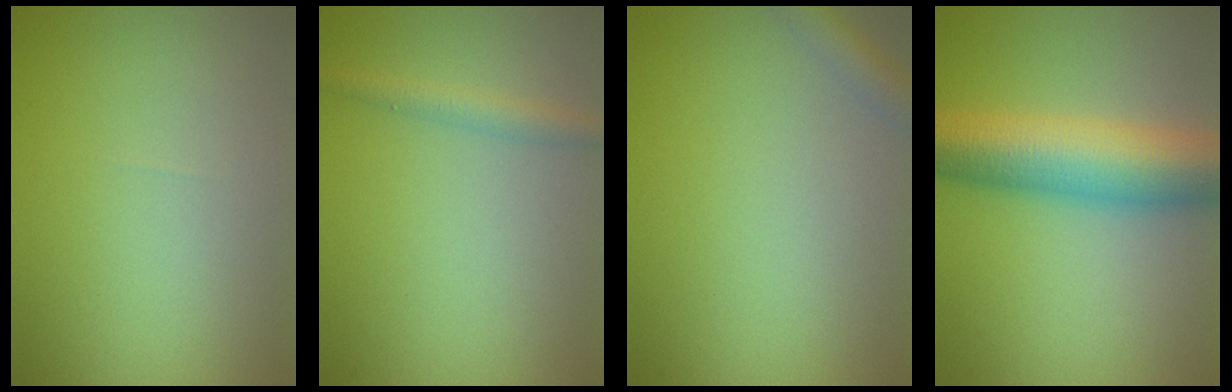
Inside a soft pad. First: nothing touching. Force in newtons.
{"total": 2.0, "press": 2.0, "slide": 0.0}
{"total": 2.3, "press": 2.3, "slide": 0.1}
{"total": 10.2, "press": 10.2, "slide": 0.3}